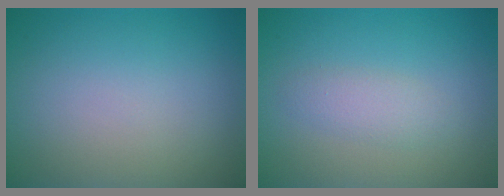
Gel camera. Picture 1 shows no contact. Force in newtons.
{"total": 1.8, "press": 1.8, "slide": 0.0}